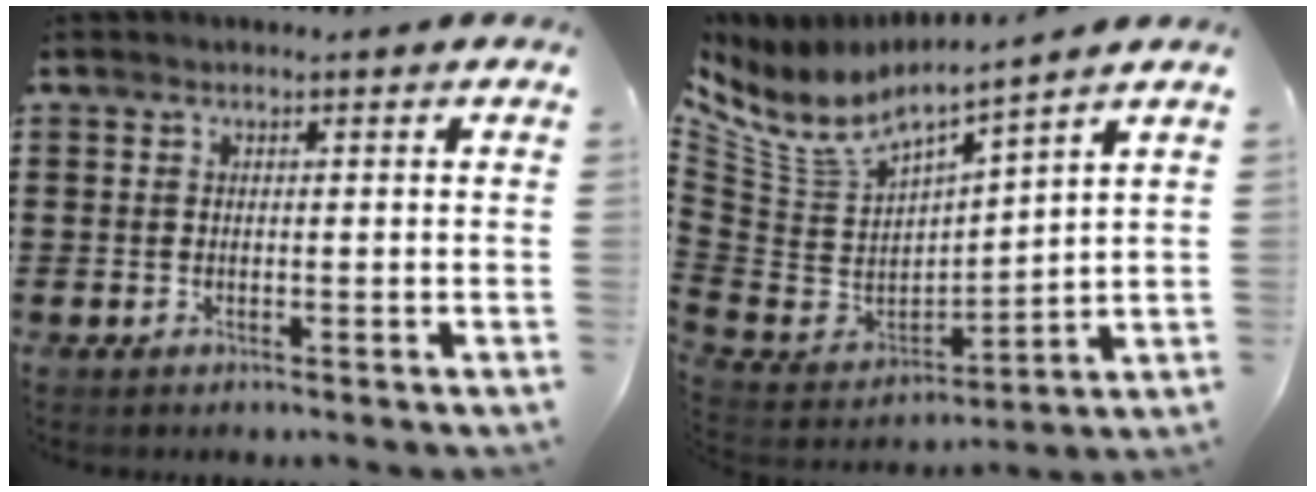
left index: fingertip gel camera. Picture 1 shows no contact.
{"total": 5.8, "force": [4.7, 2.1, 2.6], "torque": [-0.077, -0.039, 0.080]}